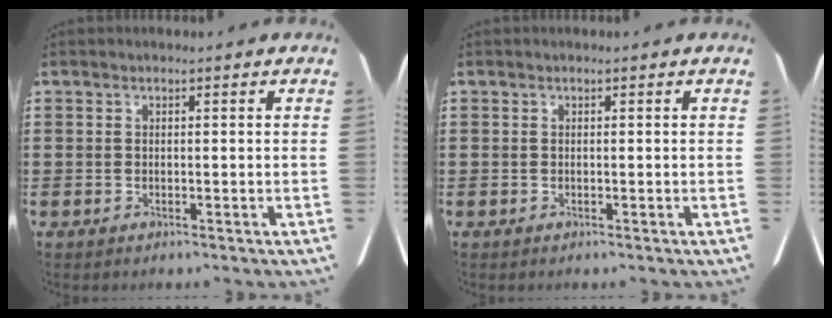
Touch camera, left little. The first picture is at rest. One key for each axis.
{"total": 0.0}